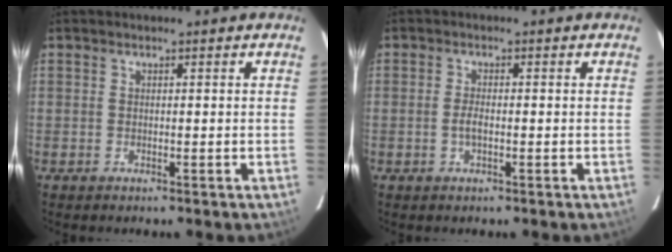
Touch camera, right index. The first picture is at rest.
{"total": 1.9, "force": [-0.5, 0.6, 1.7], "torque": [-0.036, 0.001, -0.011]}